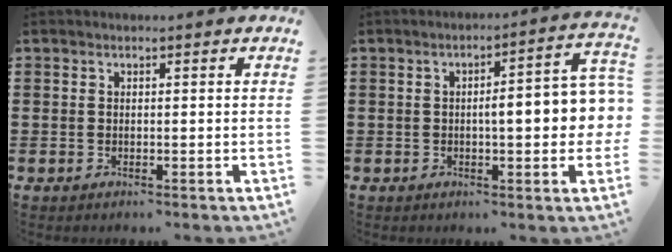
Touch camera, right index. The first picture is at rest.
{"total": 7.7, "force": [-0.5, 1.8, 7.5], "torque": [-0.098, -0.010, -0.017]}